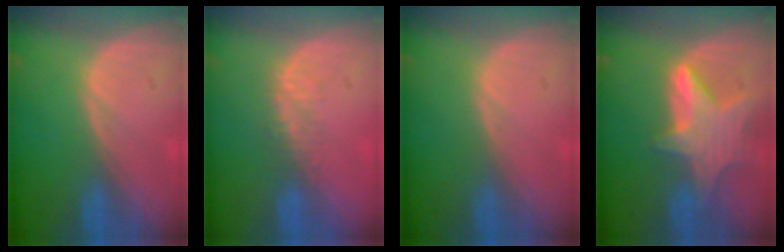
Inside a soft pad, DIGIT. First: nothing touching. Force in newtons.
{"total": 2.9, "press": 2.3, "slide": 1.8}
{"total": 0.0}
{"total": 7.8, "press": 7.1, "slide": 3.2}